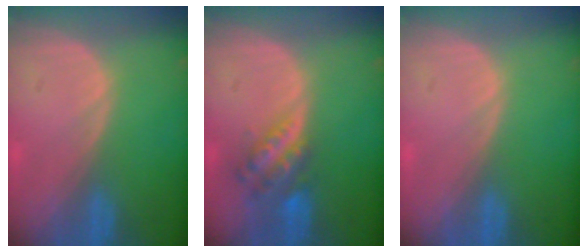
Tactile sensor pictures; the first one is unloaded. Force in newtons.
{"total": 6.0, "press": 5.2, "slide": 2.9}
{"total": 0.0}